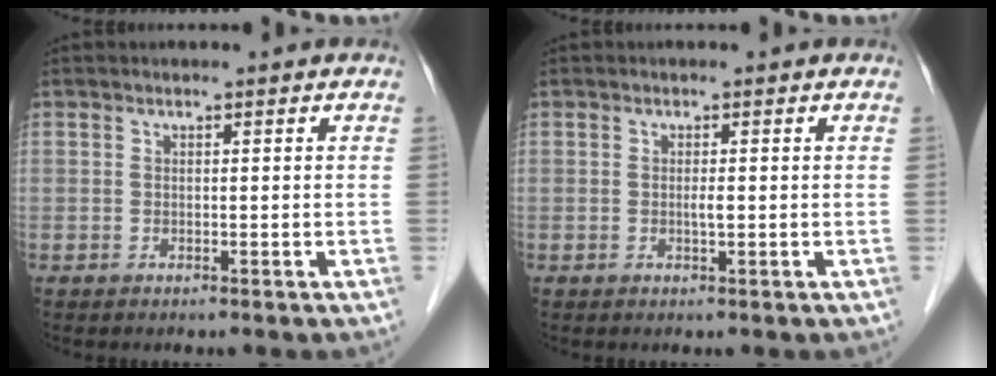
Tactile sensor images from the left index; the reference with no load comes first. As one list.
[{"total": 0.9, "force": [-0.2, 0.0, 0.8], "torque": [-0.018, -0.005, -0.004]}]